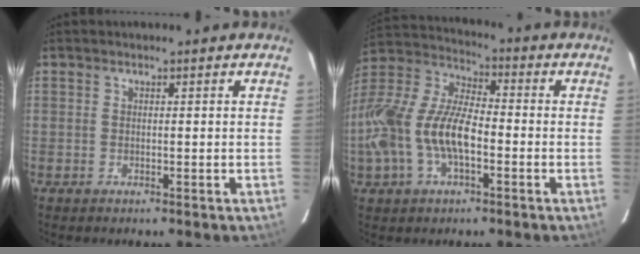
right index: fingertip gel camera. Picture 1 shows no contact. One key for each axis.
{"total": 18.5, "fx": -4.8, "fy": 9.2, "fz": 15.3, "tx": -0.321, "ty": 0.002, "tz": -0.093}